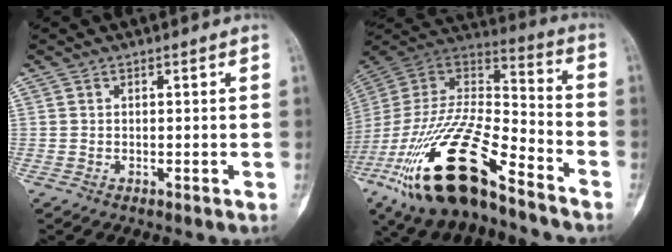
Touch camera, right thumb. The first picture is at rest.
{"total": 26.7, "force": [-15.6, 8.8, 19.8], "torque": [-0.427, 0.035, -0.281]}